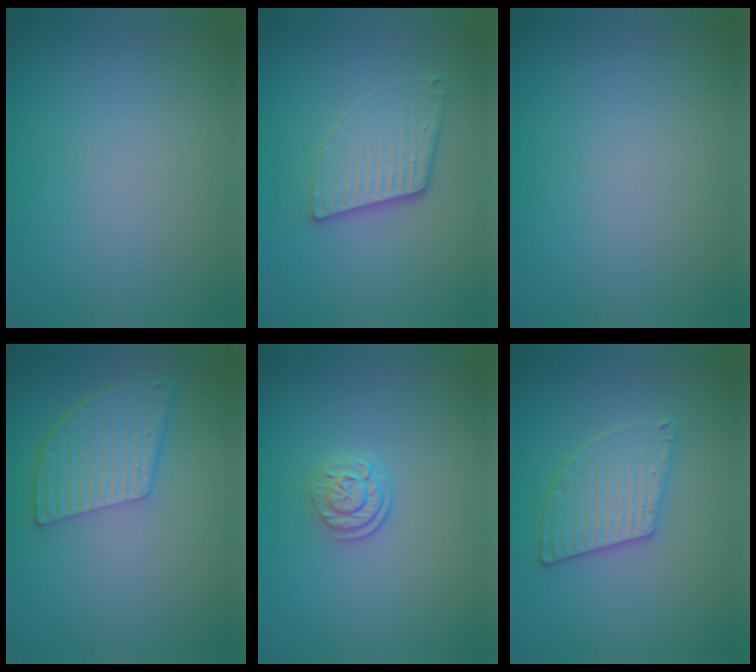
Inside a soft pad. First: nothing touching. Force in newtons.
{"total": 4.1, "press": 2.8, "slide": 3.0}
{"total": 0.0}
{"total": 5.8, "press": 4.3, "slide": 3.8}
{"total": 2.4, "press": 1.8, "slide": 1.6}
{"total": 3.2, "press": 3.2, "slide": 0.3}